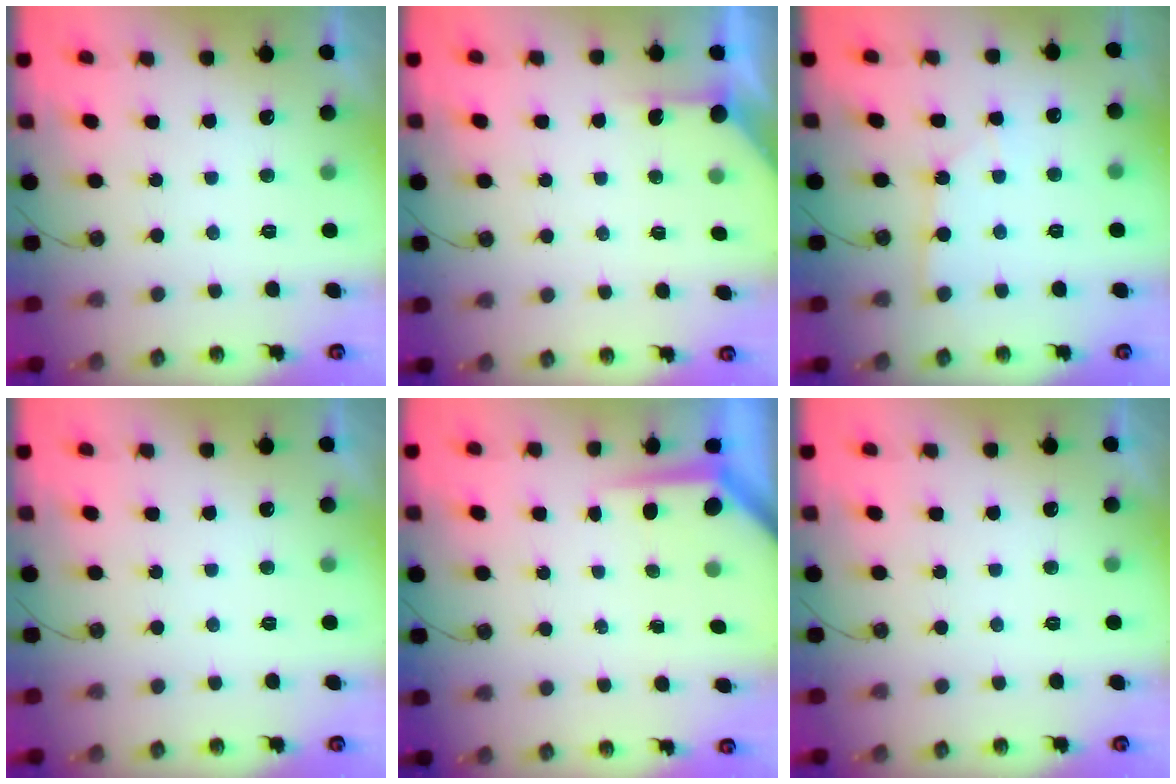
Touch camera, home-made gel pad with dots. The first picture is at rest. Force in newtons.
{"total": 1.9, "press": 1.9, "slide": 0.3}
{"total": 1.9, "press": 1.9, "slide": 0.3}
{"total": 0.0}
{"total": 3.9, "press": 3.9, "slide": 0.2}
{"total": 0.0}